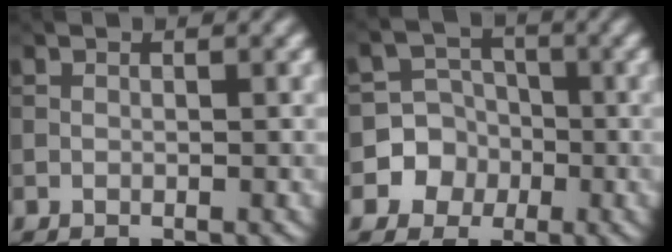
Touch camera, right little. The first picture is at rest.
{"total": 6.3, "force": [-2.1, 5.9, 0.5], "torque": [0.014, 0.009, -0.057]}